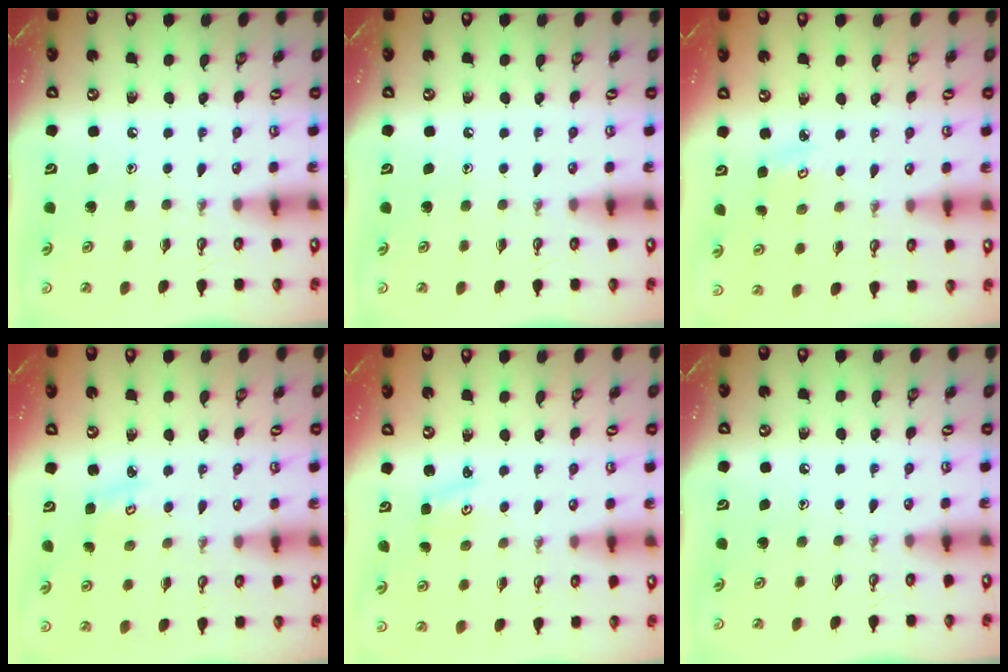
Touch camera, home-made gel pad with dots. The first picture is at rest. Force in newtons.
{"total": 0.0}
{"total": 2.9, "press": 2.9, "slide": 0.4}
{"total": 2.8, "press": 2.8, "slide": 0.2}
{"total": 1.3, "press": 1.3, "slide": 0.2}
{"total": 0.0}